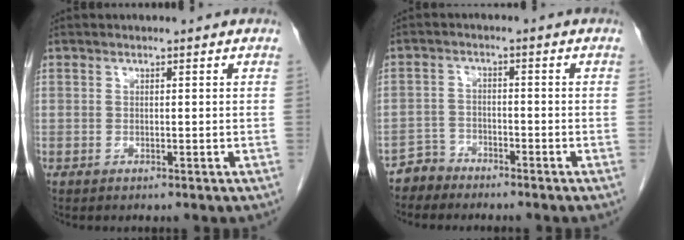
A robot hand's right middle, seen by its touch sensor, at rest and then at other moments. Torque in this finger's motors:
{"motor_torque": [0.42, -0.50, 0.10, 0.00]}